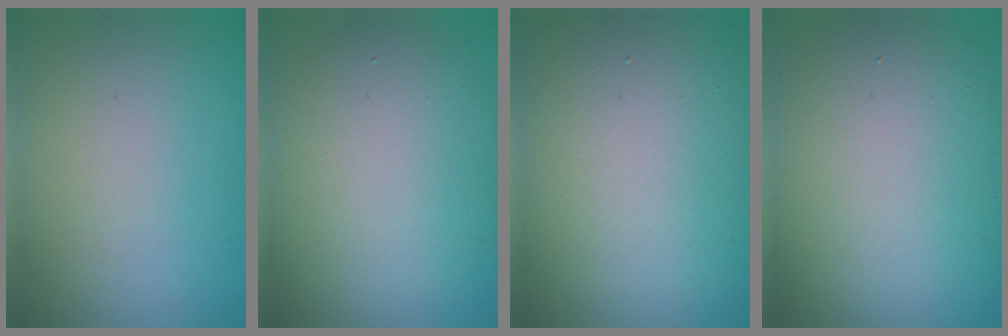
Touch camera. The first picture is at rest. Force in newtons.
{"total": 10.0, "press": 10.0, "slide": 0.3}
{"total": 16.9, "press": 16.9, "slide": 1.0}
{"total": 13.1, "press": 13.1, "slide": 0.6}